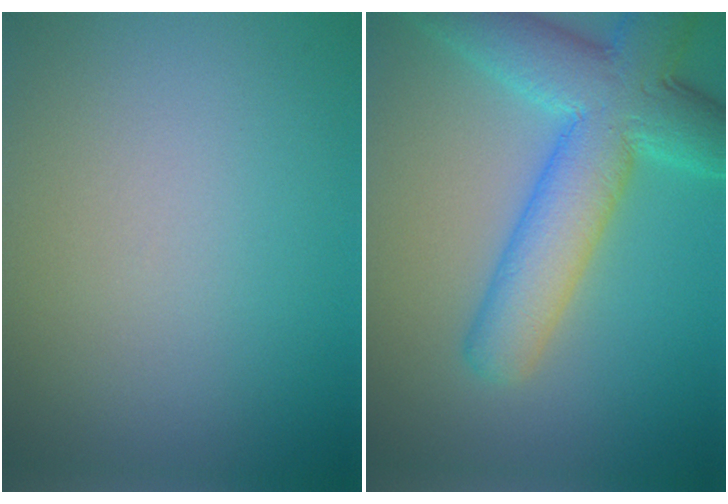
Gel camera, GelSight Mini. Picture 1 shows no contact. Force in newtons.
{"total": 9.0, "press": 9.0, "slide": 0.7}